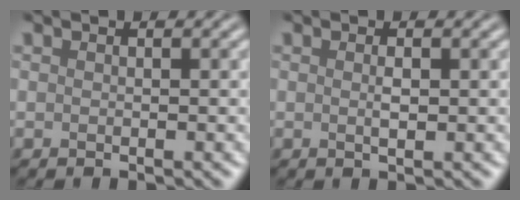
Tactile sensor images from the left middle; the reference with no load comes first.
{"total": 0.9, "force": [0.0, 0.1, 0.9], "torque": [-0.020, -0.002, 0.000]}